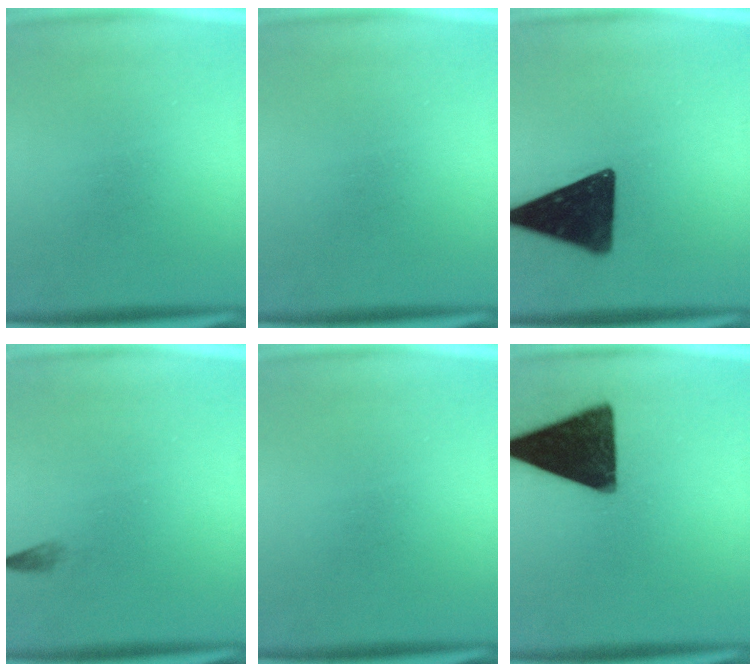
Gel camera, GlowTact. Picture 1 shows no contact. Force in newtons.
{"total": 0.0}
{"total": 17.1}
{"total": 0.7}
{"total": 0.0}
{"total": 17.4}